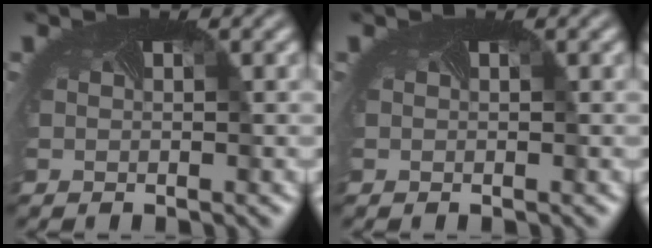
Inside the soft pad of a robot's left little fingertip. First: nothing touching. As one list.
[{"total": 0.0}]